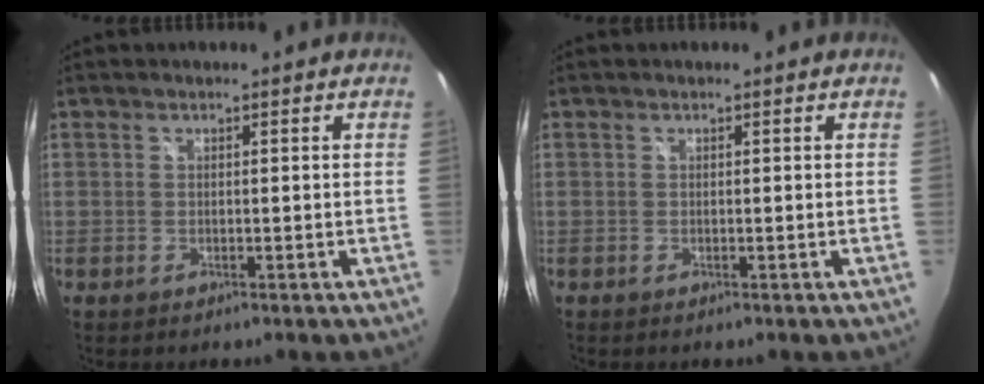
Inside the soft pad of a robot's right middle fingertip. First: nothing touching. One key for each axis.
{"total": 0.0}